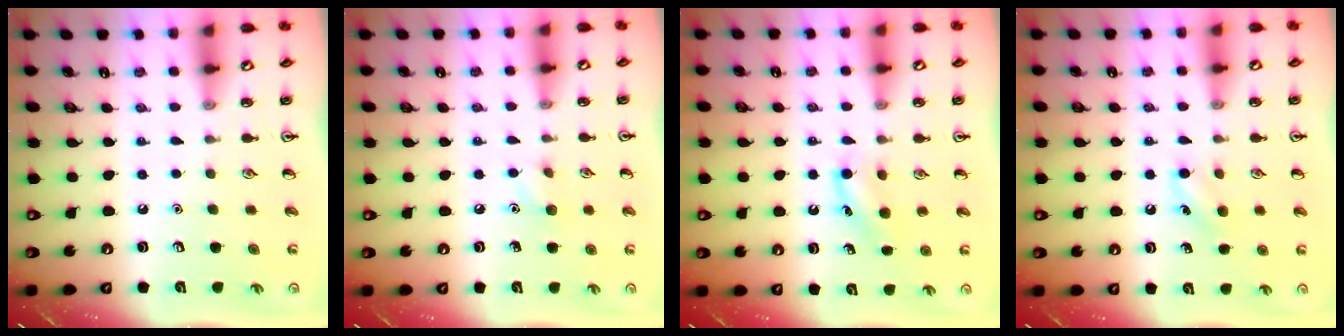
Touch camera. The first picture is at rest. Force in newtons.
{"total": 5.9, "press": 5.7, "slide": 1.7}
{"total": 6.0, "press": 5.8, "slide": 1.5}
{"total": 6.0, "press": 5.7, "slide": 1.7}